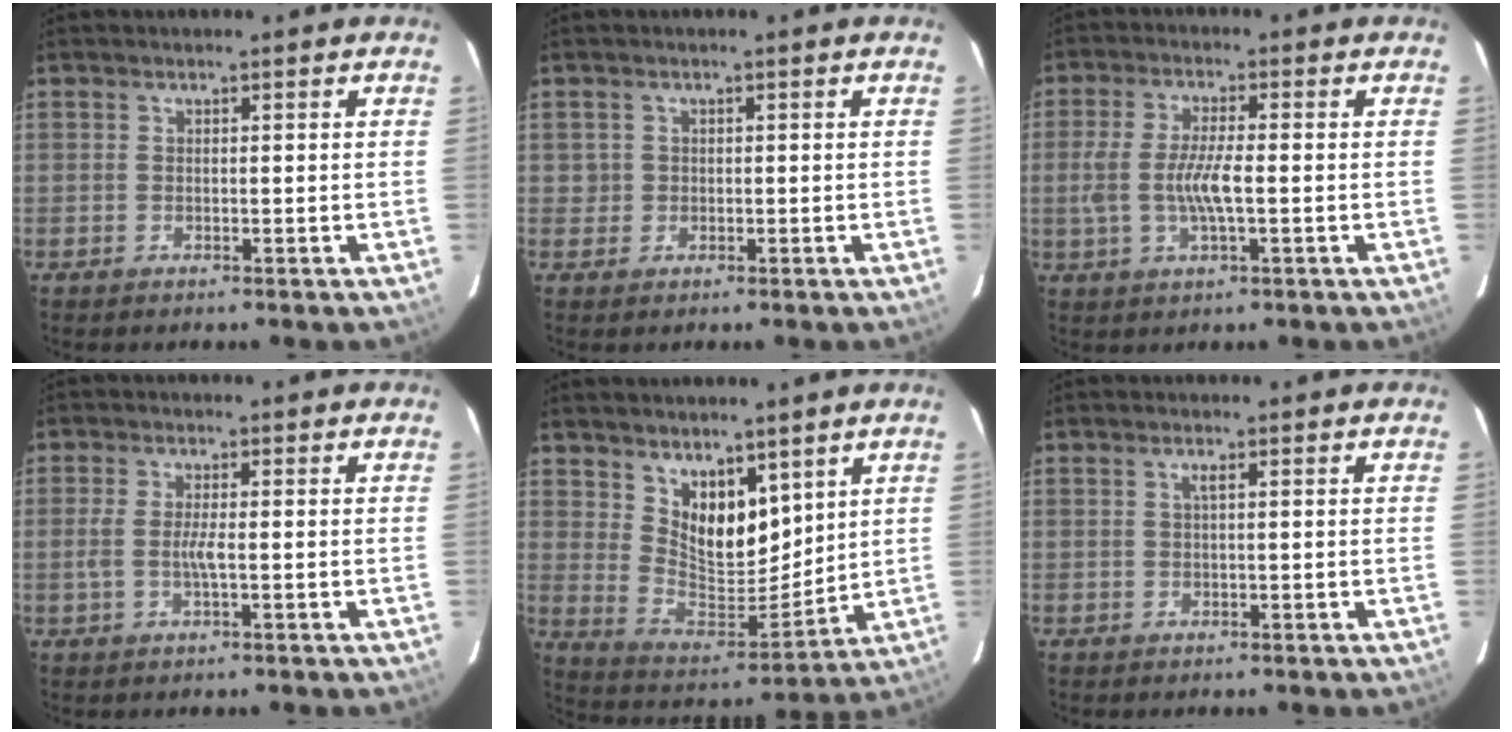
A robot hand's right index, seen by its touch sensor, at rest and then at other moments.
{"total": 1.5, "force": [0.0, 1.5, 0.0], "torque": [0.004, 0.003, 0.001]}
{"total": 7.5, "force": [-1.1, 1.6, 7.2], "torque": [-0.145, -0.003, -0.021]}
{"total": 3.4, "force": [-0.6, 0.3, 3.3], "torque": [-0.066, -0.001, -0.013]}
{"total": 11.7, "force": [7.2, 6.4, 6.7], "torque": [-0.107, -0.010, 0.145]}
{"total": 0.8, "force": [0.2, -0.1, 0.8], "torque": [-0.014, 0.003, 0.001]}